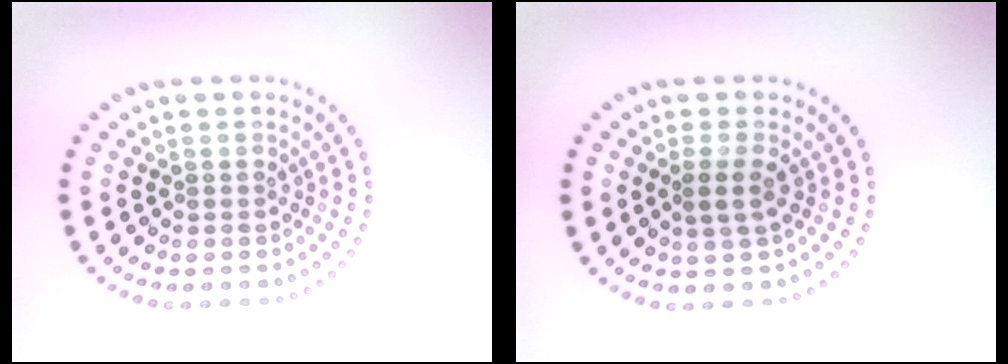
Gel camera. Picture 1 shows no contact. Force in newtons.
{"total": 1.8, "press": 1.5, "slide": 1.0}